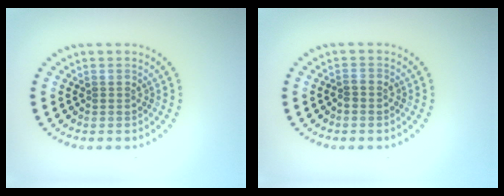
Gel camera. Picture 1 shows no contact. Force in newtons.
{"total": 0.6, "press": 0.4, "slide": 0.5}